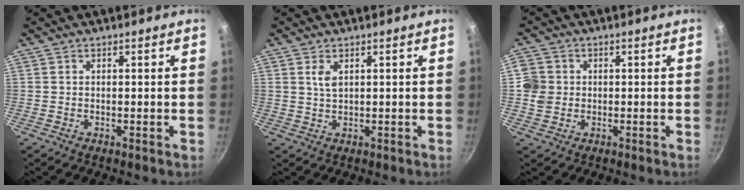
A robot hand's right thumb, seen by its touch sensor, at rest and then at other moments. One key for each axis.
{"total": 2.4, "fx": 1.0, "fy": 1.2, "fz": 1.8, "tx": -0.034, "ty": -0.006, "tz": 0.020}
{"total": 4.8, "fx": 0.1, "fy": 4.5, "fz": 1.7, "tx": -0.013, "ty": 0.005, "tz": -0.004}